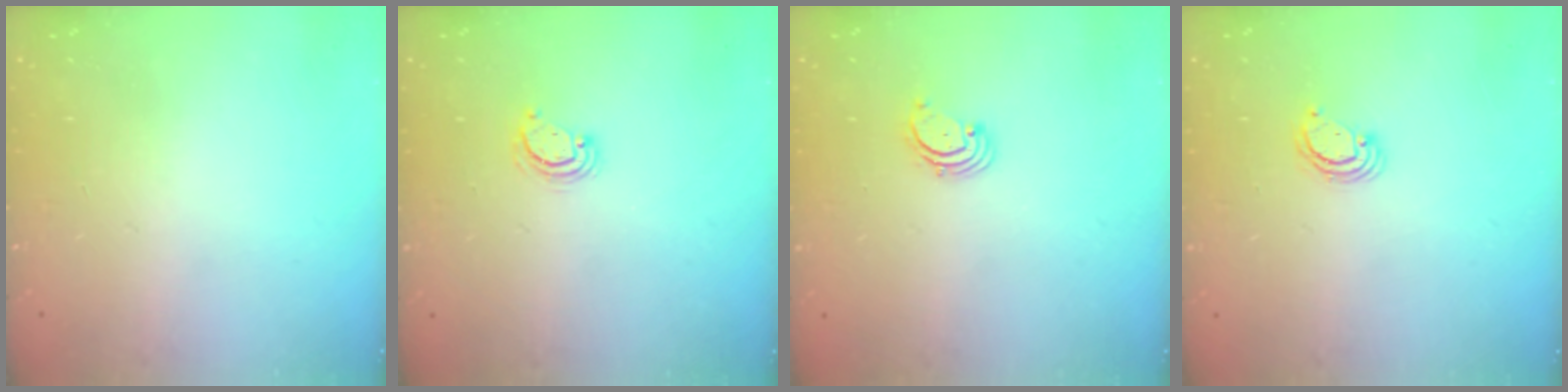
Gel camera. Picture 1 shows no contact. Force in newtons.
{"total": 3.2, "press": 3.2, "slide": 0.3}
{"total": 1.7, "press": 1.6, "slide": 0.2}
{"total": 2.7, "press": 2.7, "slide": 0.2}